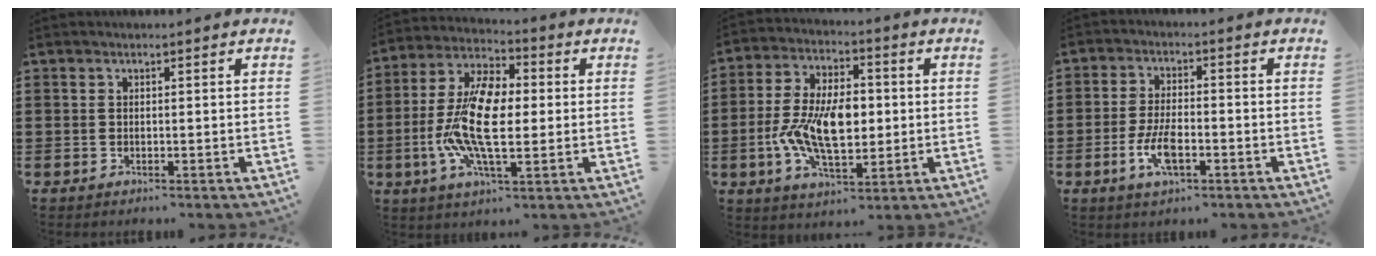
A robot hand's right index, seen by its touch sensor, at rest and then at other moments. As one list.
[{"total": 12.5, "force": [-1.2, 5.8, 11.0], "torque": [-0.239, -0.001, -0.025]}, {"total": 10.8, "force": [-1.0, 6.0, 9.0], "torque": [-0.186, 0.005, -0.024]}, {"total": 6.0, "force": [-2.2, 2.4, 5.0], "torque": [-0.119, -0.008, -0.045]}]